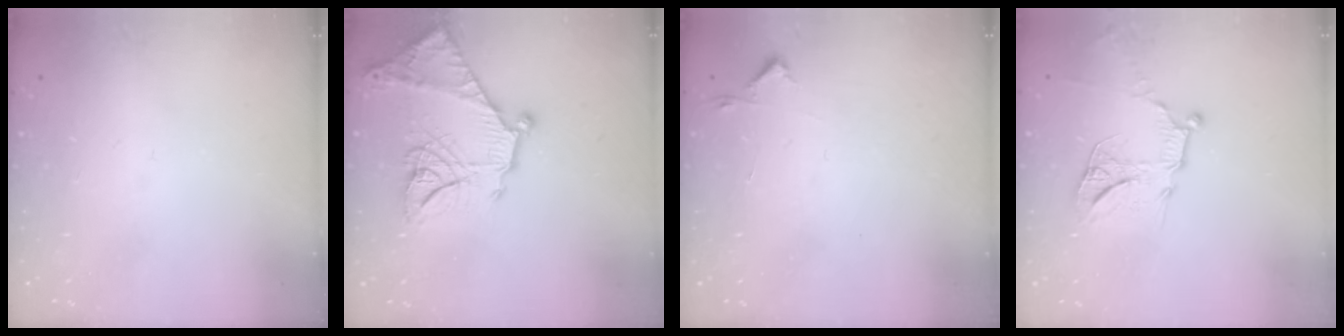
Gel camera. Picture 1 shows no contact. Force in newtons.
{"total": 20.7, "press": 20.6, "slide": 2.0}
{"total": 2.7, "press": 2.6, "slide": 0.4}
{"total": 14.1, "press": 14.1, "slide": 1.4}